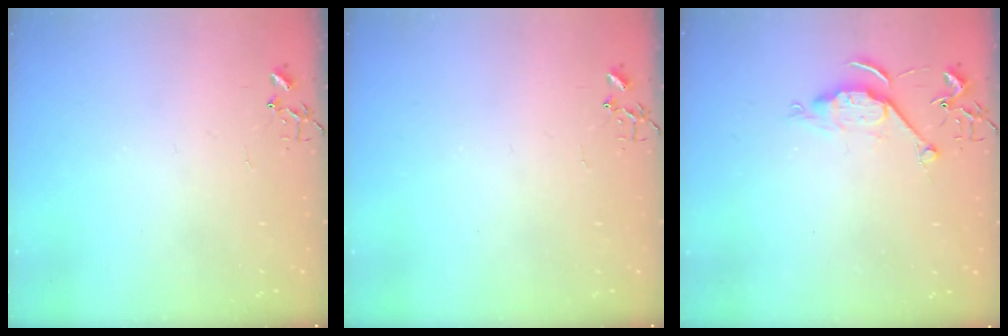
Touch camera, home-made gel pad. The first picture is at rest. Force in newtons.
{"total": 0.0}
{"total": 6.2, "press": 6.2, "slide": 0.5}